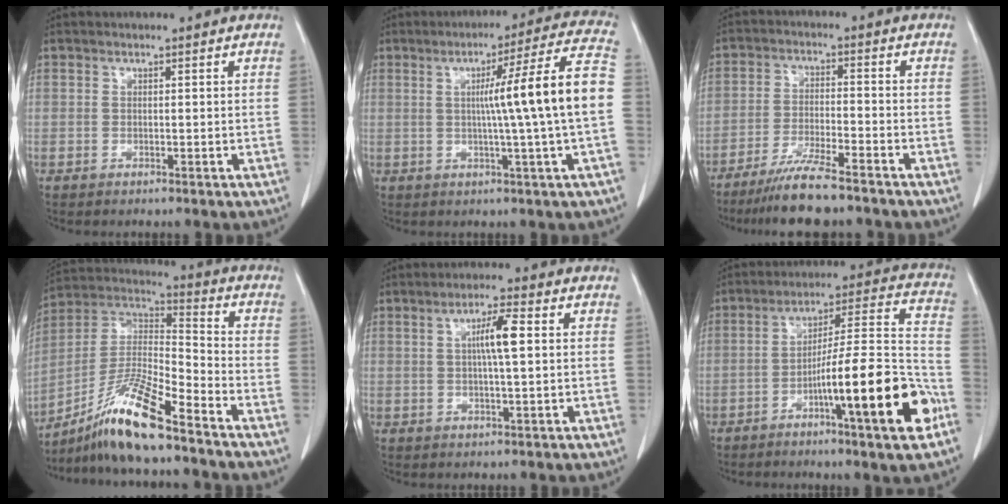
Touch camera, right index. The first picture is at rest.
{"total": 13.5, "force": [0.0, -2.4, 13.3], "torque": [-0.185, 0.007, -0.001]}
{"total": 8.8, "force": [-7.2, 0.2, 5.1], "torque": [-0.089, -0.025, -0.123]}
{"total": 14.6, "force": [-10.4, 0.9, 10.2], "torque": [-0.200, -0.003, -0.189]}
{"total": 5.0, "force": [0.9, 0.1, 5.0], "torque": [-0.089, 0.002, 0.015]}
{"total": 18.3, "force": [-7.5, 0.8, 16.7], "torque": [-0.233, 0.009, -0.115]}